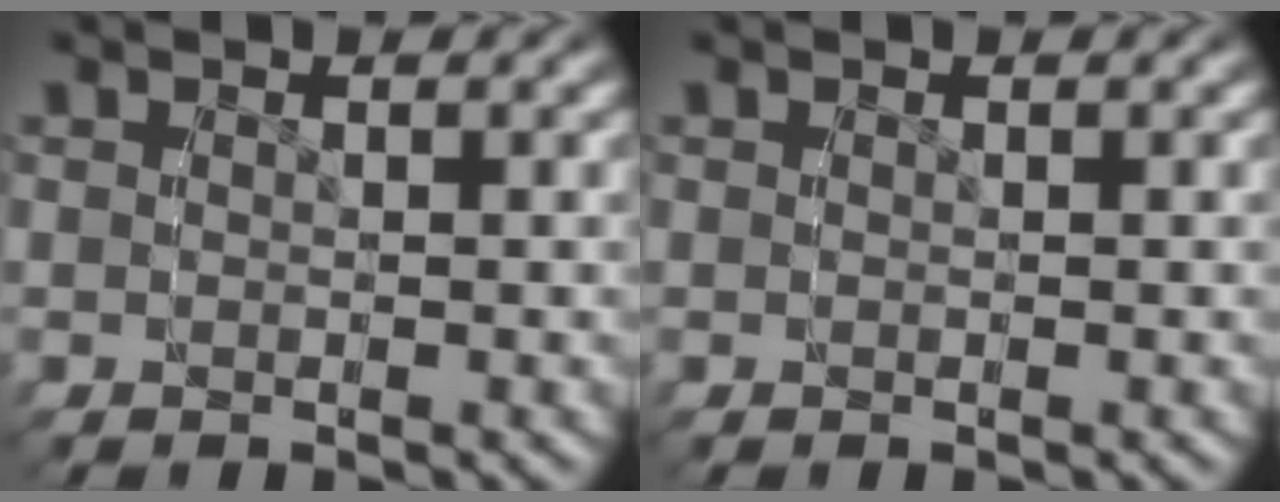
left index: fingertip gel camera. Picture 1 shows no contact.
{"total": 0.0}